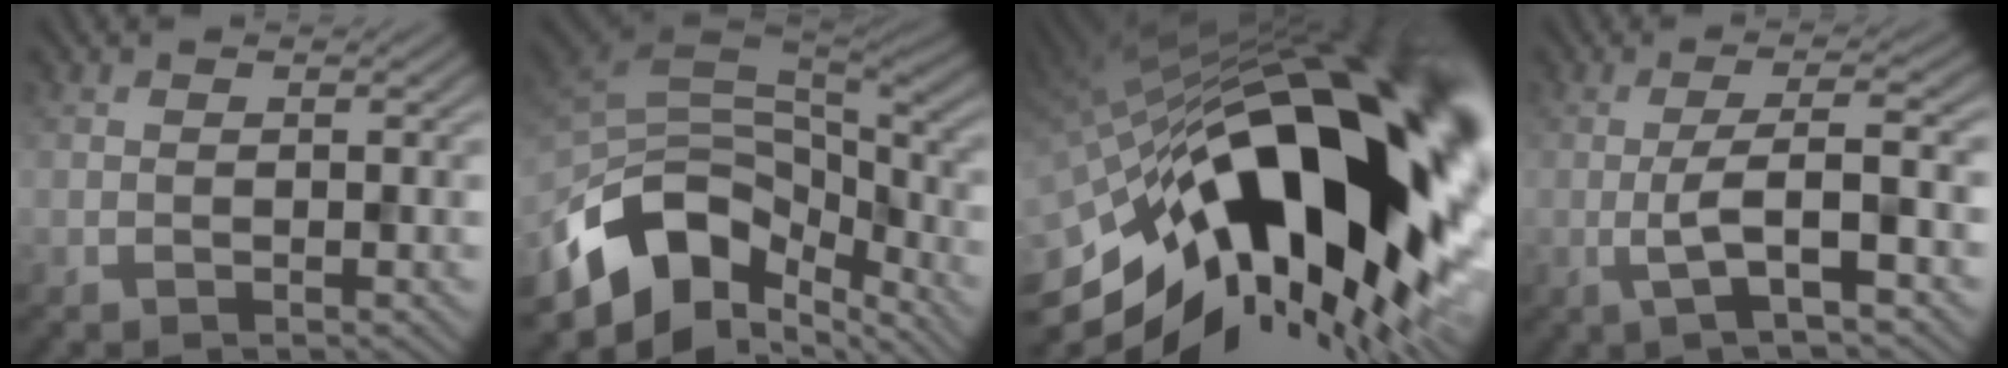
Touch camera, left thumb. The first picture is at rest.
{"total": 13.5, "force": [-6.1, 8.2, 8.7], "torque": [-0.220, -0.019, -0.099]}
{"total": 22.2, "force": [-3.5, 9.0, 20.0], "torque": [-0.334, -0.027, -0.080]}
{"total": 5.6, "force": [-1.4, 0.8, 5.4], "torque": [-0.098, 0.011, -0.036]}